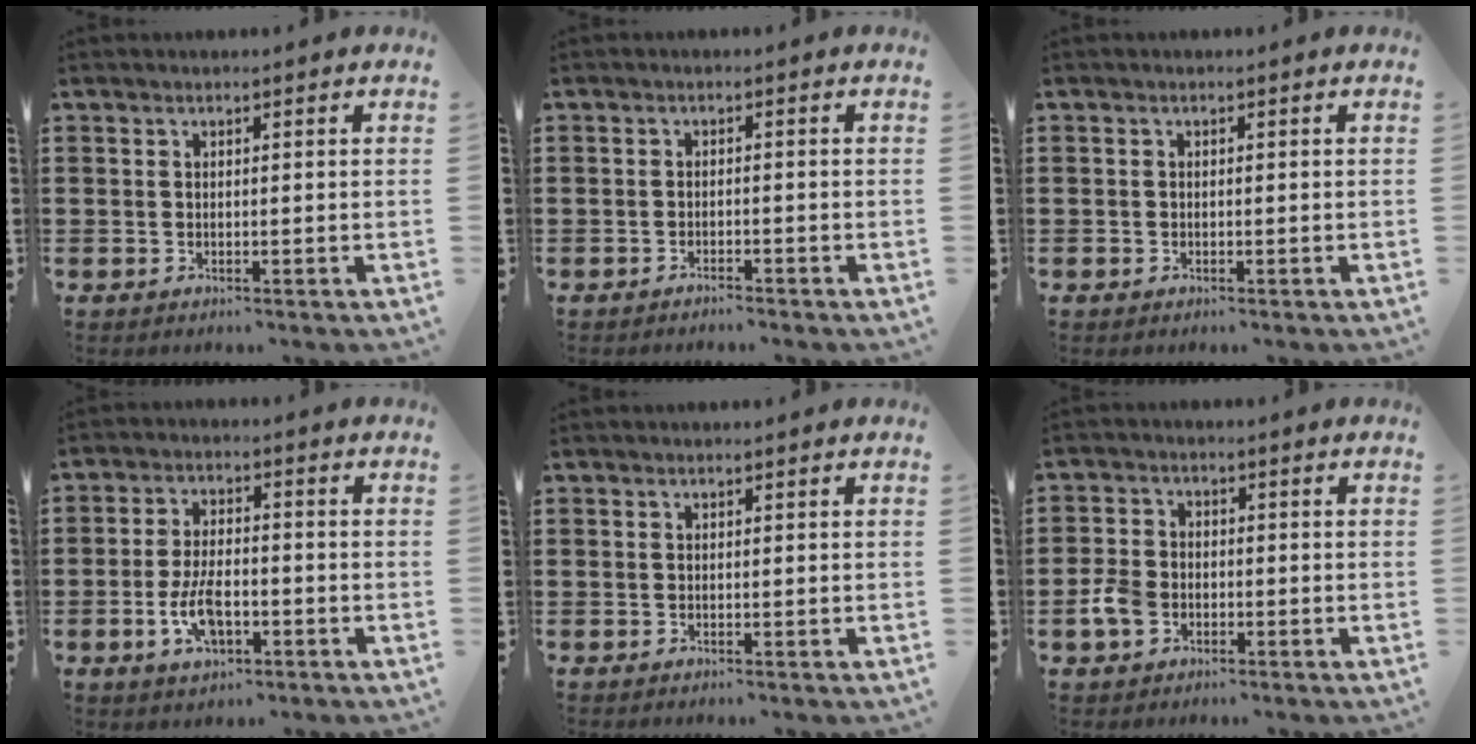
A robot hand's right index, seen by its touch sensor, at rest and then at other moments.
{"total": 1.1, "force": [-1.1, -0.1, 0.2], "torque": [-0.008, -0.001, -0.021]}
{"total": 0.6, "force": [-0.3, 0.5, 0.0], "torque": [-0.001, 0.003, -0.008]}
{"total": 6.7, "force": [-2.3, 3.3, 5.4], "torque": [-0.124, -0.001, -0.048]}
{"total": 0.0}
{"total": 4.4, "force": [-1.7, 3.1, 2.5], "torque": [-0.067, 0.001, -0.035]}